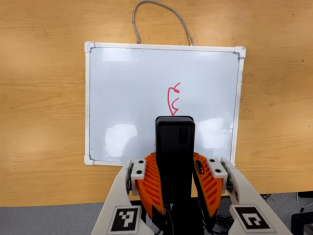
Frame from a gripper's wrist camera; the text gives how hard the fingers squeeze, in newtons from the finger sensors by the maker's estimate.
{"total": 7.5, "left": 5.9, "right": 9.2}